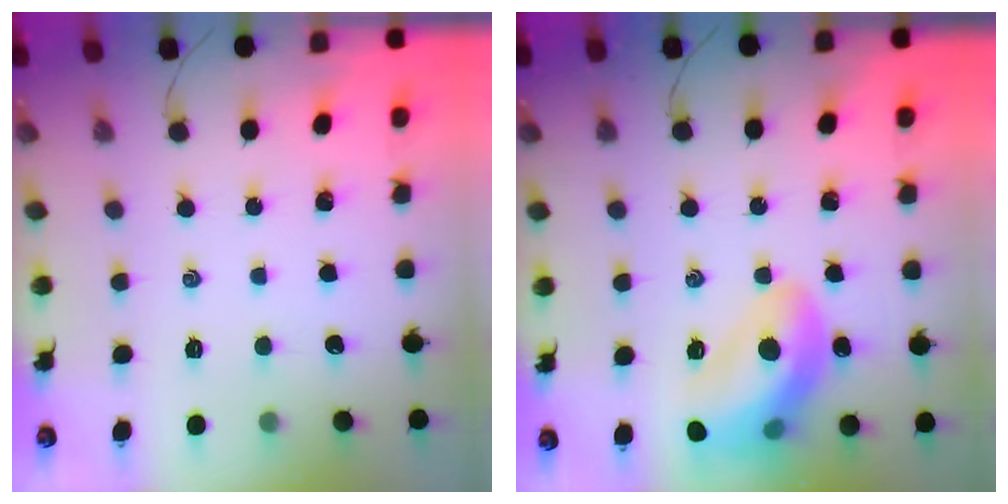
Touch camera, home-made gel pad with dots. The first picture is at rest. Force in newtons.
{"total": 16.3, "press": 16.1, "slide": 2.3}